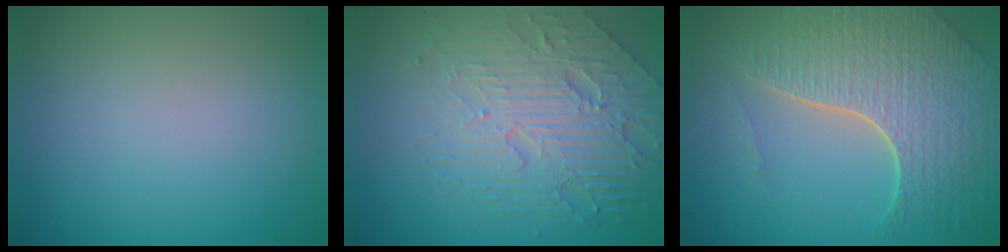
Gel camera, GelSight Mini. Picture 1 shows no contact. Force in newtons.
{"total": 7.1, "press": 5.1, "slide": 5.0}
{"total": 7.4, "press": 5.3, "slide": 5.2}